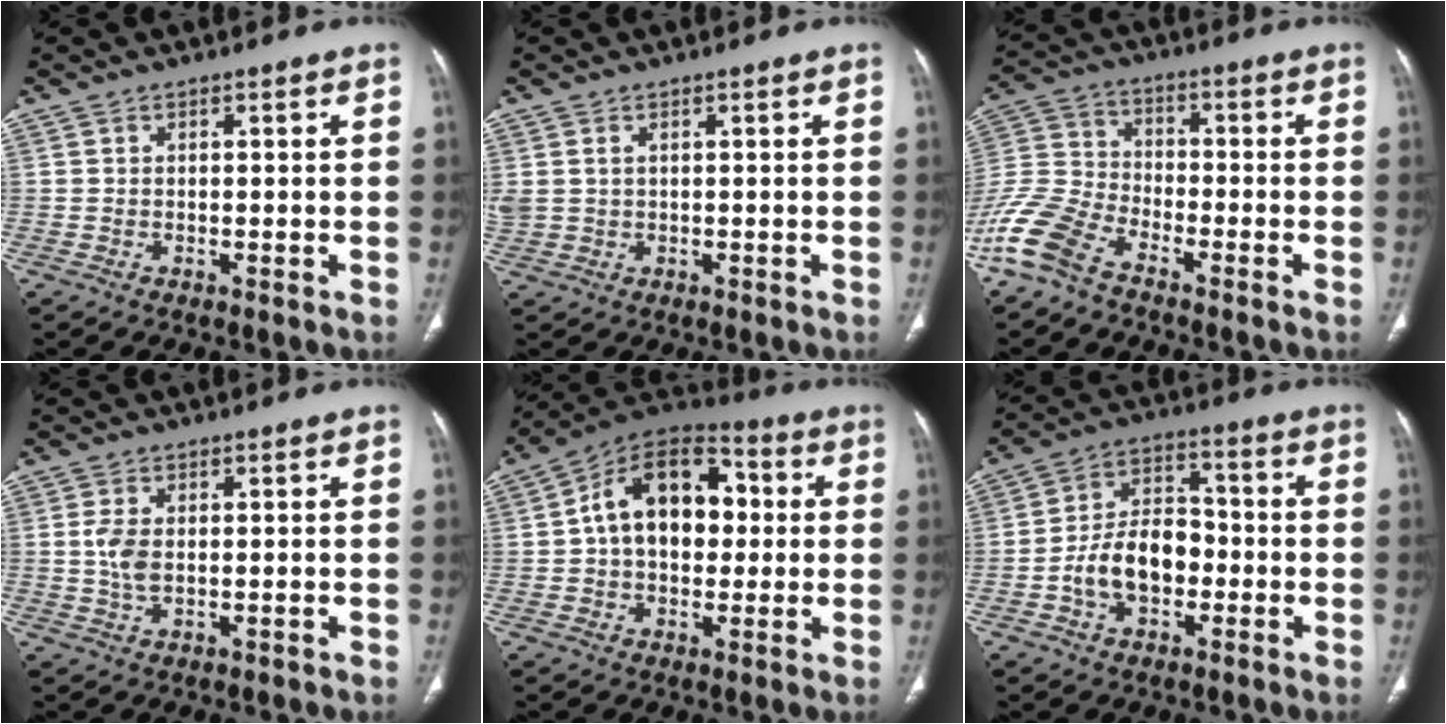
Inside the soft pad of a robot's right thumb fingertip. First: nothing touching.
{"total": 3.3, "force": [0.7, 2.4, 2.2], "torque": [-0.065, 0.009, 0.019]}
{"total": 11.3, "force": [-8.2, 5.0, 6.0], "torque": [-0.135, 0.034, -0.173]}
{"total": 3.9, "force": [0.0, 2.1, 3.3], "torque": [-0.072, 0.000, -0.001]}
{"total": 16.8, "force": [1.7, 11.1, 12.5], "torque": [-0.161, 0.035, 0.017]}
{"total": 11.6, "force": [-3.0, 7.7, 8.2], "torque": [-0.124, 0.040, -0.057]}